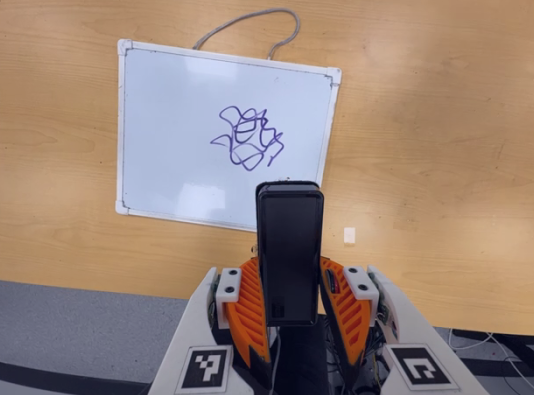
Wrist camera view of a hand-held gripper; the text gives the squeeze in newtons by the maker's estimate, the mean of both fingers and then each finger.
{"total": 4.8, "left": 3.5, "right": 6.2}